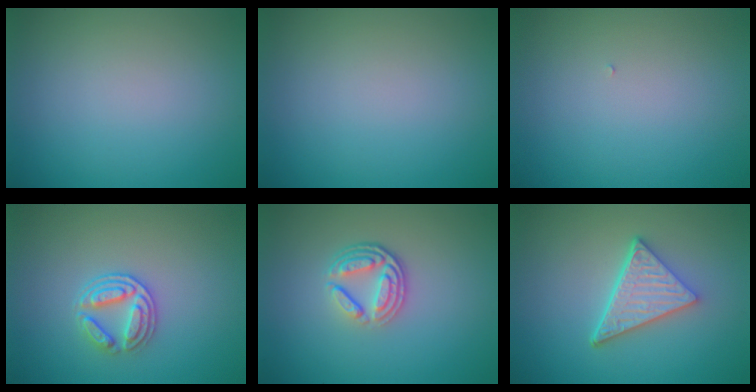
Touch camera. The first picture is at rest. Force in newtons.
{"total": 0.0}
{"total": 0.0}
{"total": 3.0, "press": 2.7, "slide": 1.2}
{"total": 4.0, "press": 2.9, "slide": 2.7}
{"total": 4.9, "press": 3.5, "slide": 3.5}